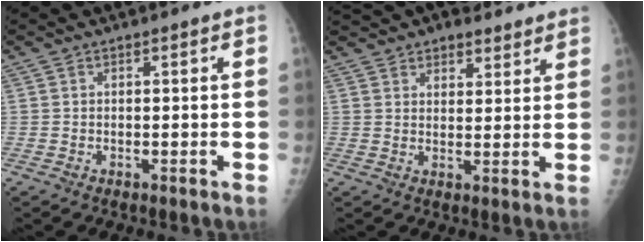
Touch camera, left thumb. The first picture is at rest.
{"total": 10.1, "force": [7.9, 4.5, 4.5], "torque": [-0.040, -0.009, 0.121]}